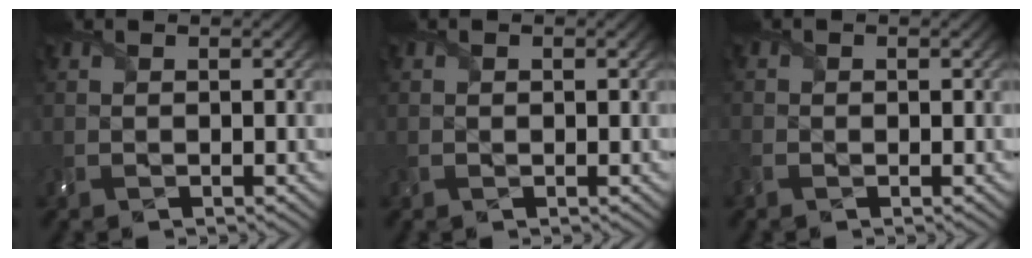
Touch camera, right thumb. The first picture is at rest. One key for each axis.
{"total": 0.0}
{"total": 0.7, "fx": -0.6, "fy": 0.4, "fz": 0.1, "tx": -0.009, "ty": -0.002, "tz": -0.015}